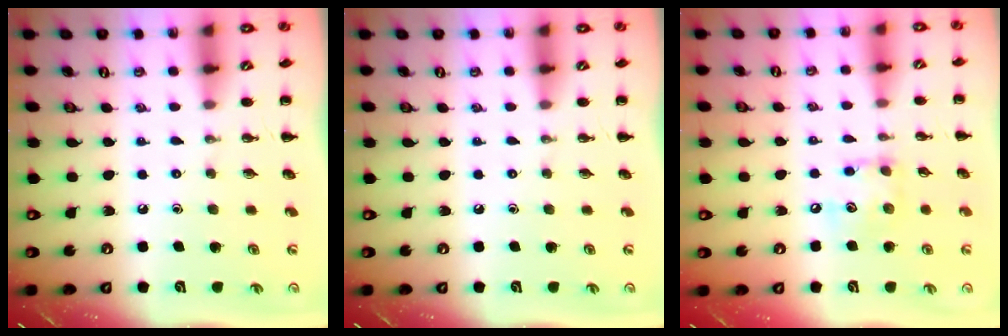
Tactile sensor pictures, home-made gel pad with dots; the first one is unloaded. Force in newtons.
{"total": 0.0}
{"total": 8.4, "press": 8.4, "slide": 0.5}